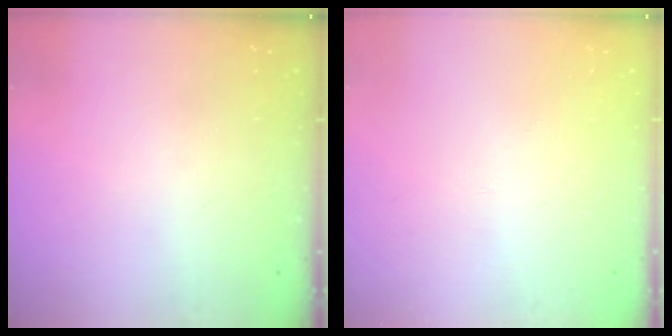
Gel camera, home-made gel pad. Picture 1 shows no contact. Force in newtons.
{"total": 0.0}